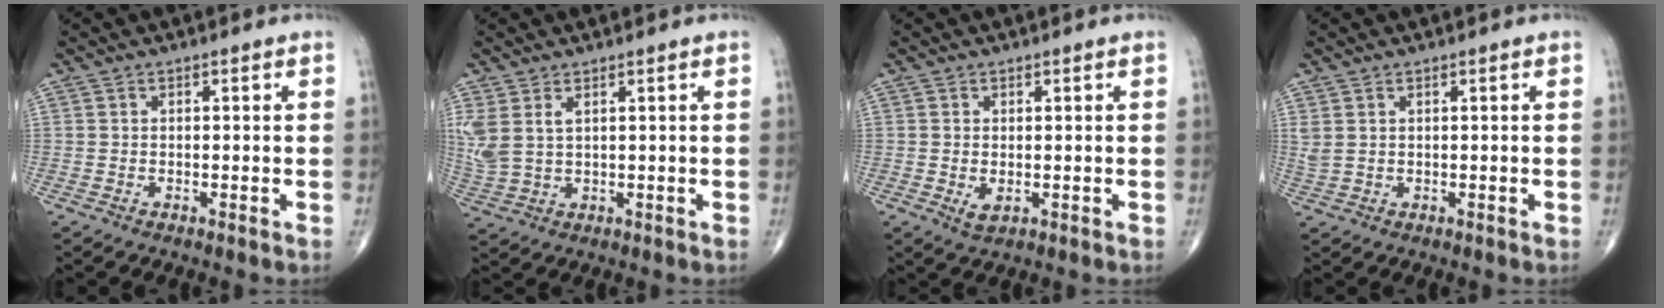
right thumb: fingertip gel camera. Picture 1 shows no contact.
{"total": 6.0, "force": [2.3, 3.2, 4.6], "torque": [-0.122, -0.001, 0.058]}
{"total": 2.1, "force": [-0.3, 1.2, 1.8], "torque": [-0.031, -0.006, 0.001]}
{"total": 2.0, "force": [0.8, 1.2, 1.4], "torque": [-0.039, 0.004, 0.024]}